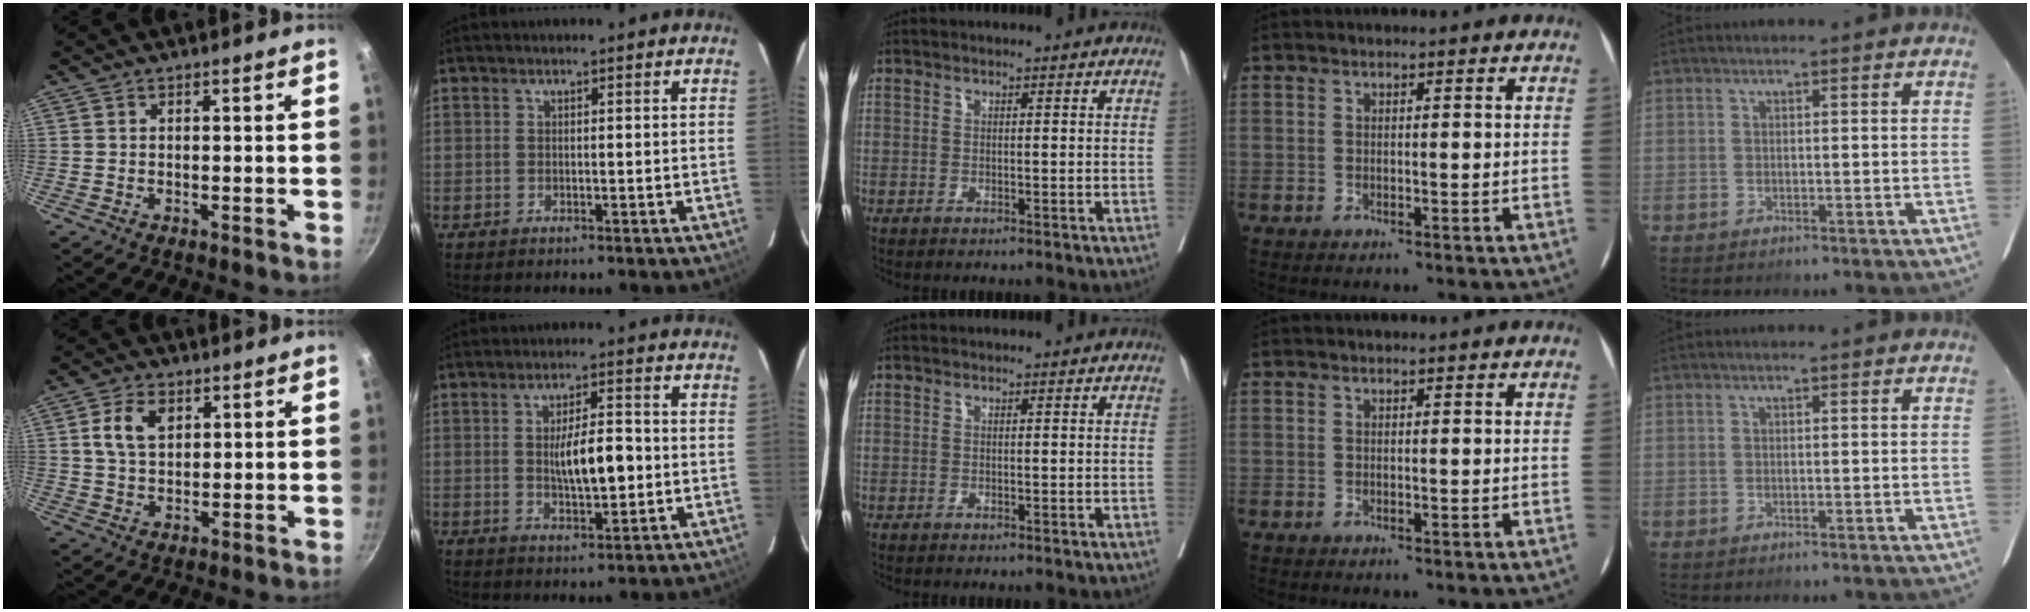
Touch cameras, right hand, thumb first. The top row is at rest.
{"thumb": {"total": 6.7, "force": [2.2, 4.3, 4.6], "torque": [-0.082, -0.004, 0.043]}, "index": {"total": 7.5, "force": [-0.3, 2.1, 7.2], "torque": [-0.124, 0.003, -0.002]}}